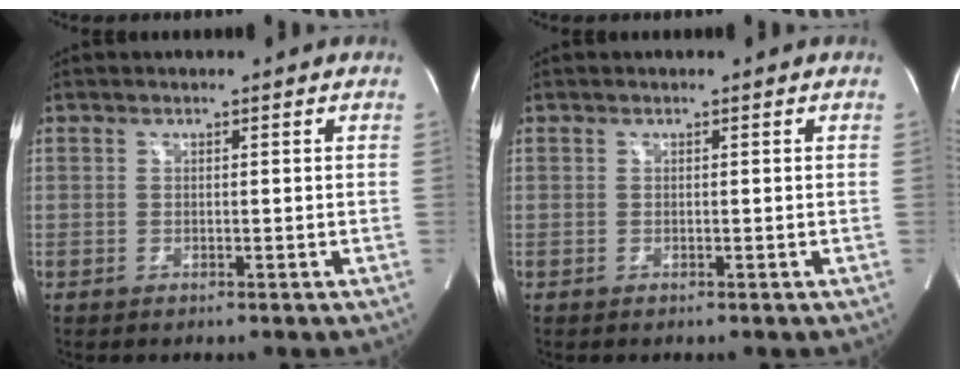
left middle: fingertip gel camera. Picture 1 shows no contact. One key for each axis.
{"total": 0.0}